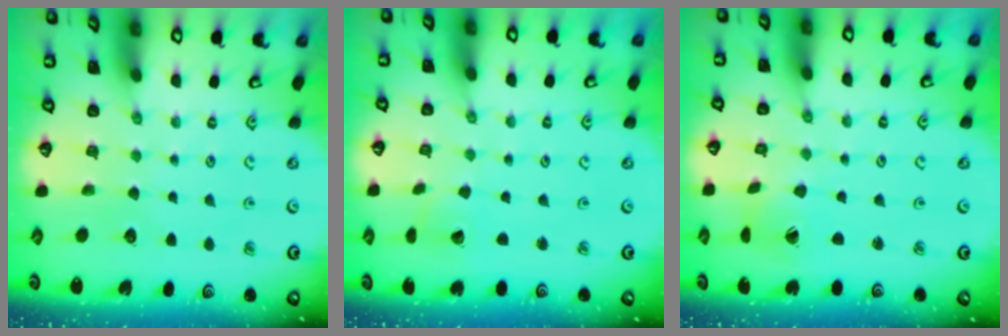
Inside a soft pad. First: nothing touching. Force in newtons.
{"total": 2.0, "press": 2.0, "slide": 0.2}
{"total": 2.2, "press": 2.2, "slide": 0.3}